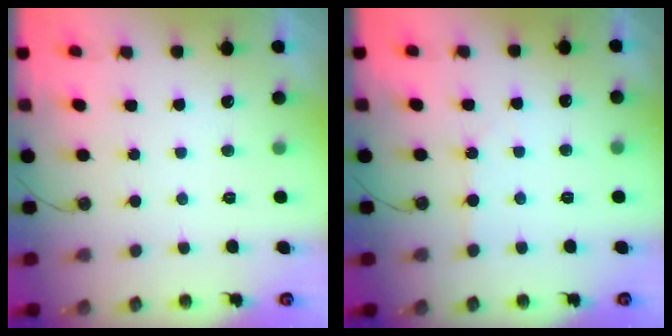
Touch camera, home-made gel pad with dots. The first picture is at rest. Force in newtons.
{"total": 2.2, "press": 2.2, "slide": 0.4}